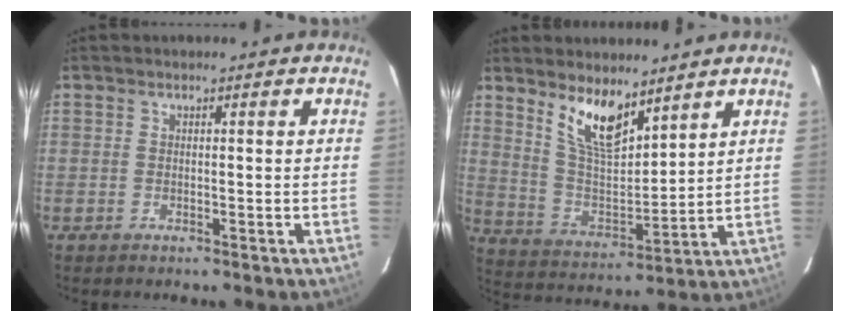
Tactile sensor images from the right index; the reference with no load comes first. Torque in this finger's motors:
{"motor_torque": [0.82, 0.81, 0.39, 0.11]}